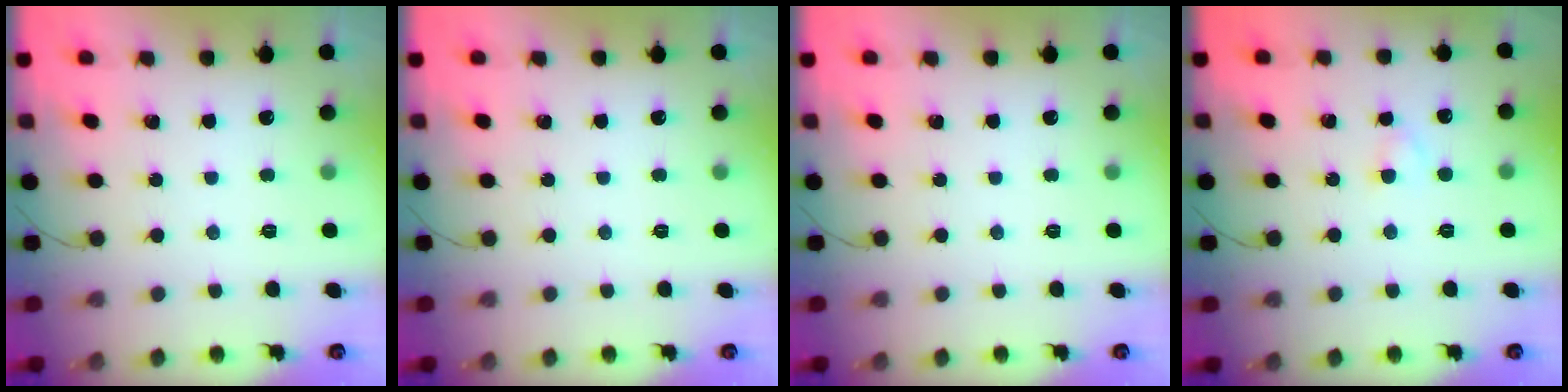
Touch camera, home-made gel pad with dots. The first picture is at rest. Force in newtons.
{"total": 0.0}
{"total": 0.0}
{"total": 2.3, "press": 2.0, "slide": 1.0}